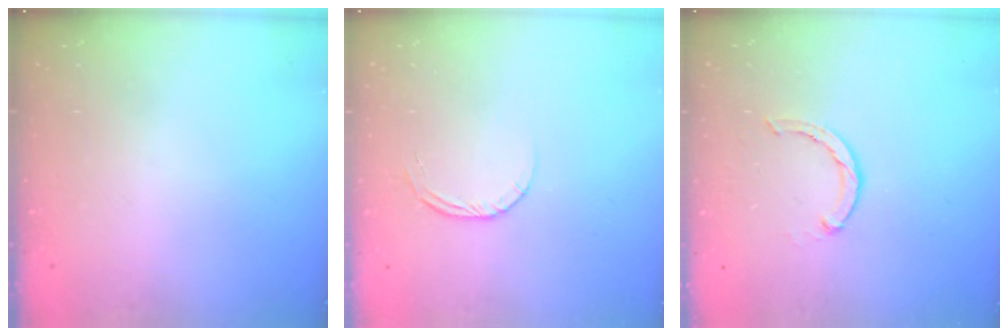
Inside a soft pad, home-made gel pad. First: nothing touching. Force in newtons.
{"total": 3.5, "press": 3.5, "slide": 0.3}
{"total": 2.4, "press": 2.4, "slide": 0.4}